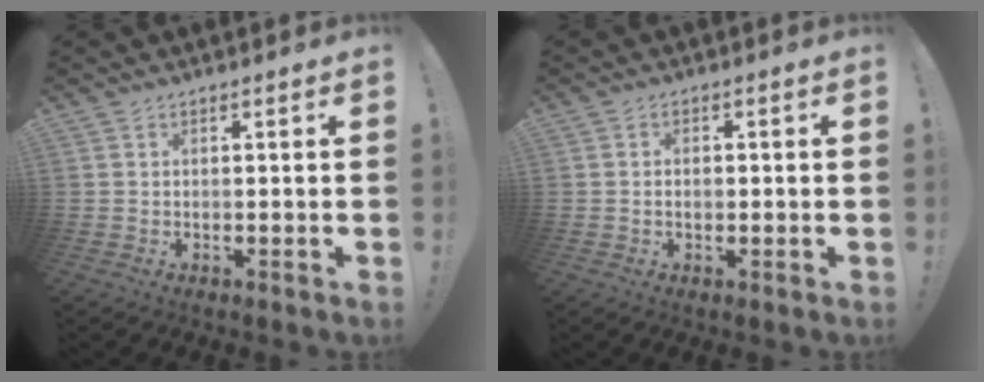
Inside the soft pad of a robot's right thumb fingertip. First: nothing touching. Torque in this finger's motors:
{"motor_torque": [0.01, -0.22, -0.12, 0.16, 0.09]}